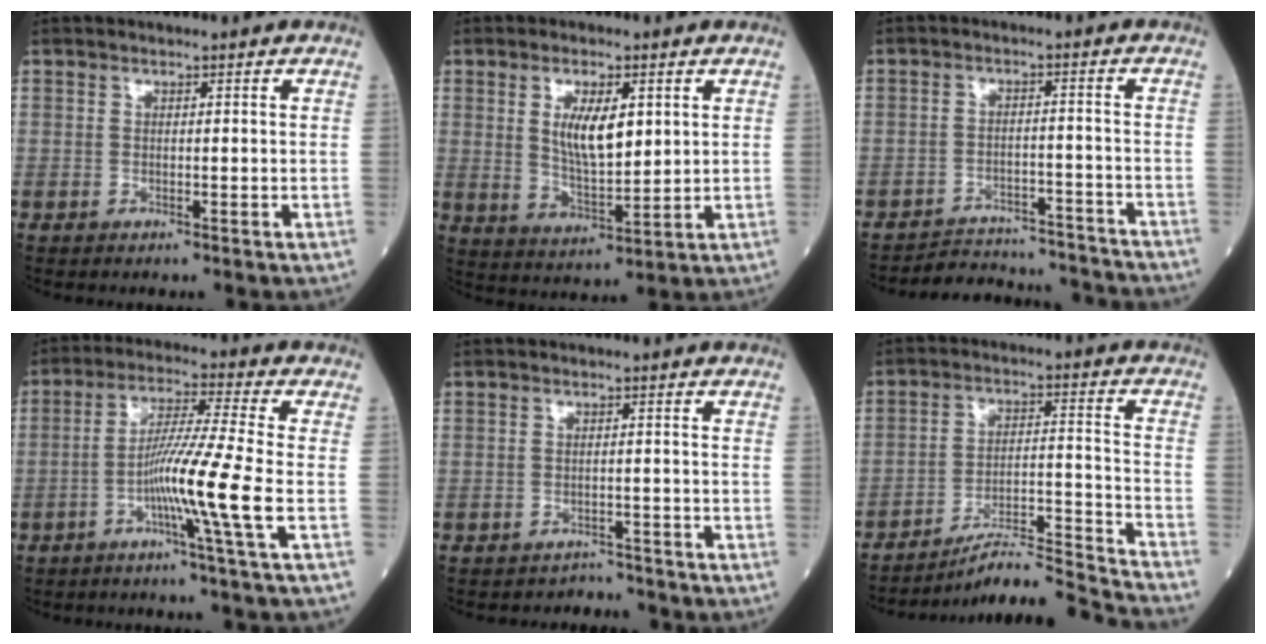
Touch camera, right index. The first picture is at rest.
{"total": 4.8, "force": [1.2, 2.0, 4.3], "torque": [-0.073, -0.003, 0.024]}
{"total": 12.2, "force": [-11.9, 2.2, 0.8], "torque": [-0.003, 0.019, -0.160]}
{"total": 9.7, "force": [-3.1, -2.4, 8.9], "torque": [-0.166, -0.010, -0.063]}
{"total": 2.5, "force": [-2.2, 0.6, -1.0], "torque": [0.019, 0.000, -0.030]}
{"total": 12.6, "force": [-12.1, -2.3, 2.8], "torque": [-0.036, 0.026, -0.204]}